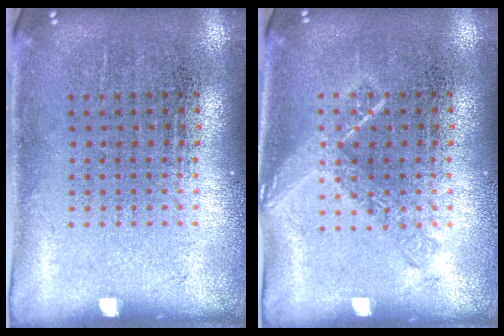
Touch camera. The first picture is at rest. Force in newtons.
{"total": 1.1, "press": 1.0, "slide": 0.2}